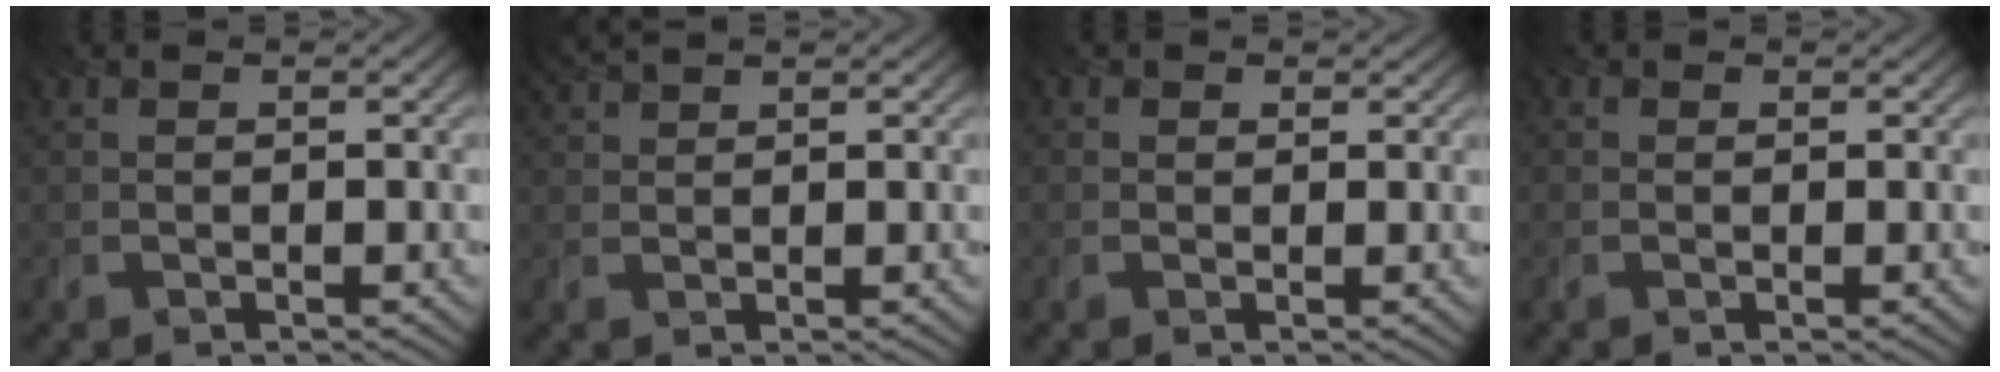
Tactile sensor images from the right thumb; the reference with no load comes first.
{"total": 2.1, "force": [2.0, 0.3, 0.7], "torque": [-0.019, 0.011, 0.043]}
{"total": 0.9, "force": [0.4, 0.8, 0.0], "torque": [0.004, -0.005, 0.002]}
{"total": 0.0}